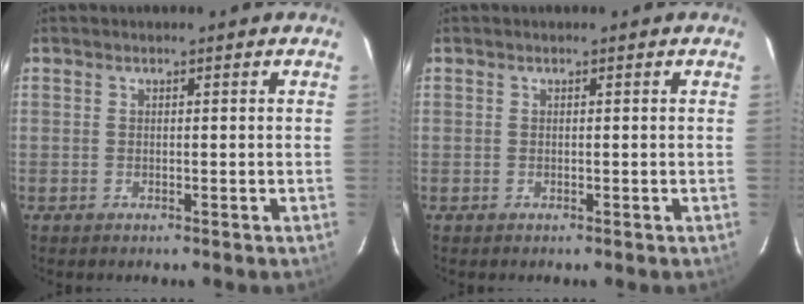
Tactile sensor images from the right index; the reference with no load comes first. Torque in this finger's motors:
{"motor_torque": [0.00, 0.00, 0.00, 0.00]}